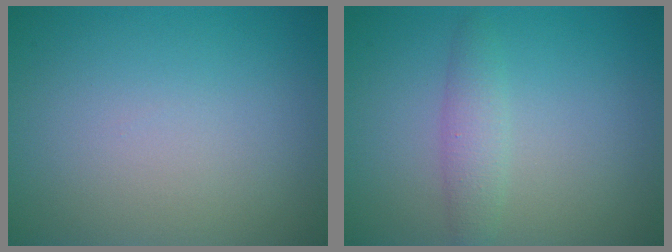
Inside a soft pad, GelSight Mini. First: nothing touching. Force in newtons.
{"total": 2.0, "press": 2.0, "slide": 0.1}